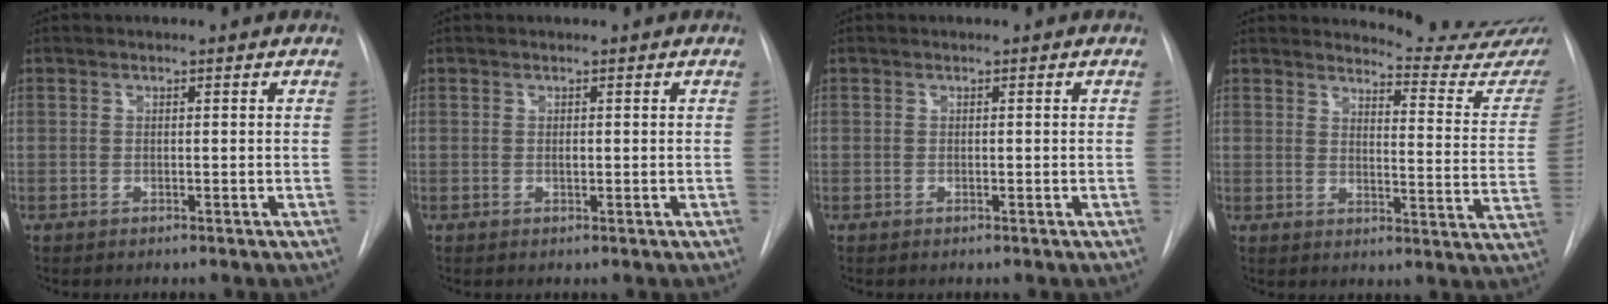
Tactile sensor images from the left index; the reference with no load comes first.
{"total": 1.0, "force": [-1.0, 0.0, 0.2], "torque": [-0.005, -0.005, -0.013]}
{"total": 0.0}
{"total": 14.3, "force": [14.2, 0.1, 1.8], "torque": [-0.007, -0.129, 0.140]}